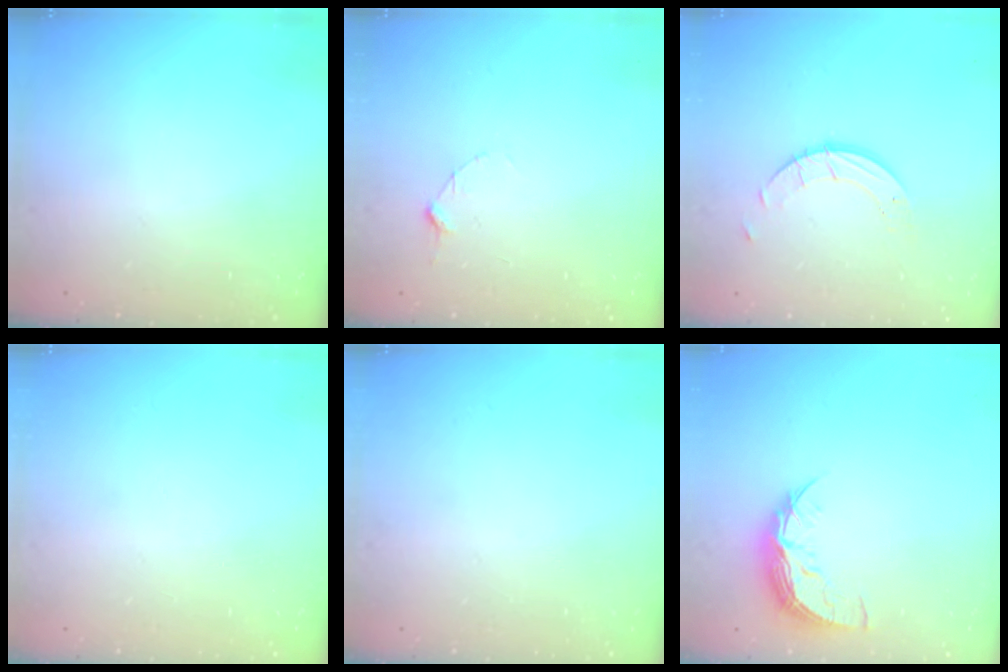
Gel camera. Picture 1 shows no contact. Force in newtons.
{"total": 2.9, "press": 2.9, "slide": 0.3}
{"total": 4.9, "press": 4.9, "slide": 0.4}
{"total": 0.0}
{"total": 0.0}
{"total": 8.3, "press": 8.3, "slide": 0.7}